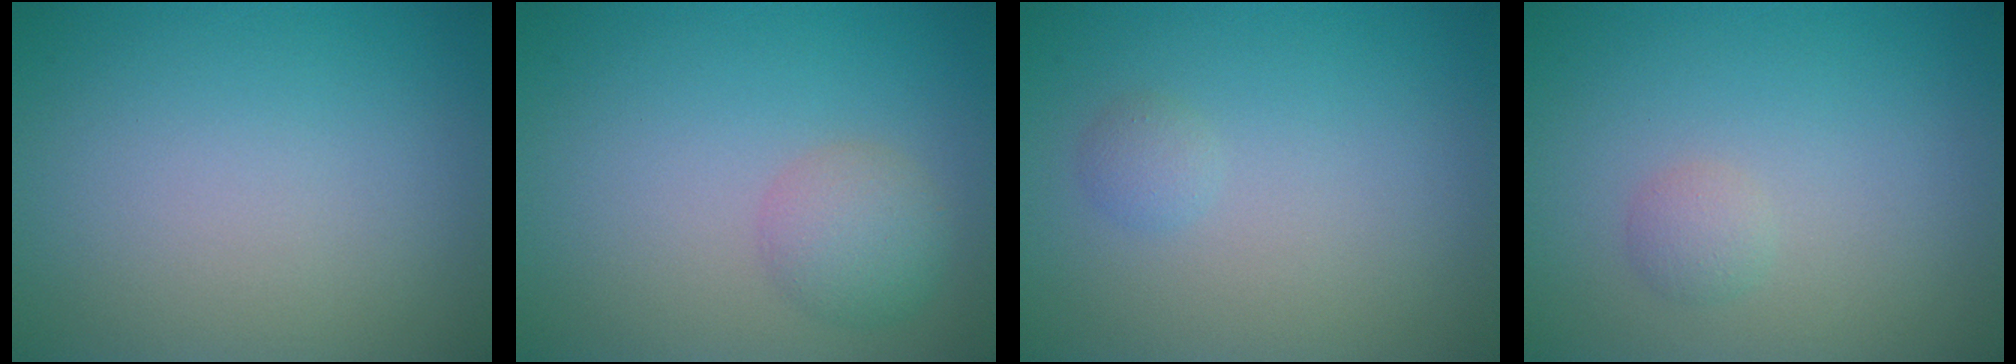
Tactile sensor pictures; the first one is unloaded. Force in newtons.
{"total": 2.1, "press": 2.1, "slide": 0.2}
{"total": 0.8, "press": 0.8, "slide": 0.0}
{"total": 1.1, "press": 1.1, "slide": 0.0}